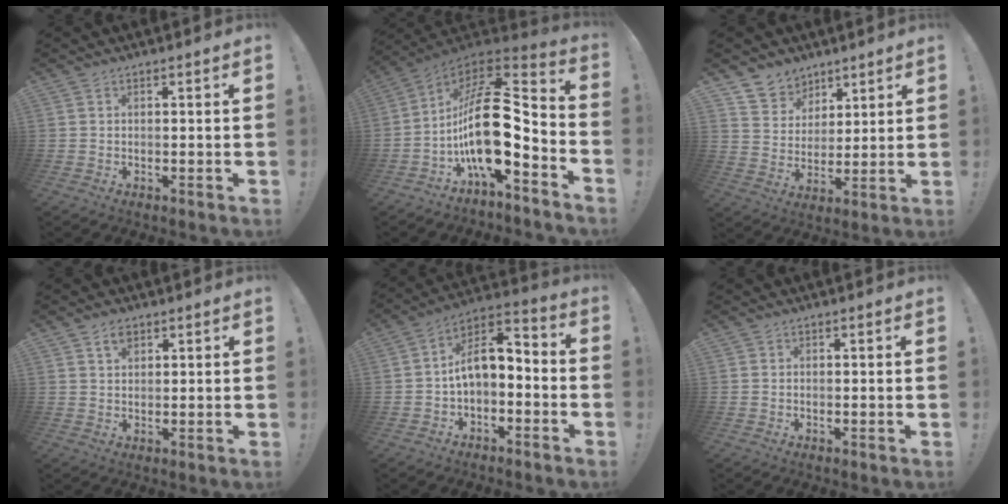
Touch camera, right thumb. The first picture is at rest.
{"total": 22.3, "force": [-3.1, 9.5, 20.0], "torque": [-0.370, 0.009, -0.049]}
{"total": 8.6, "force": [6.1, 6.0, 0.8], "torque": [-0.020, -0.054, 0.122]}
{"total": 3.0, "force": [1.7, 1.9, 1.7], "torque": [-0.018, -0.006, 0.028]}
{"total": 8.7, "force": [0.0, 5.3, 6.9], "torque": [-0.116, 0.009, 0.008]}
{"total": 0.0}